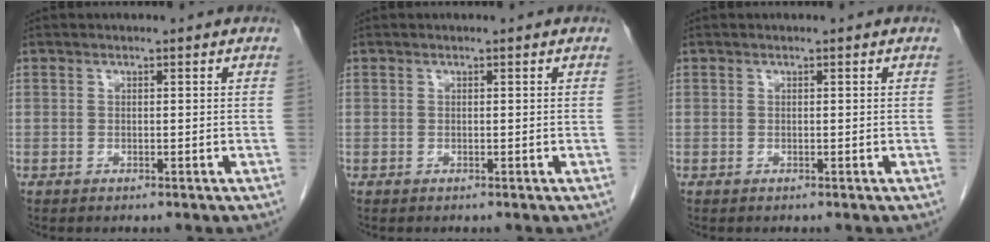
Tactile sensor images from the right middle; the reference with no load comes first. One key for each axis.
{"total": 0.0}
{"total": 0.0}